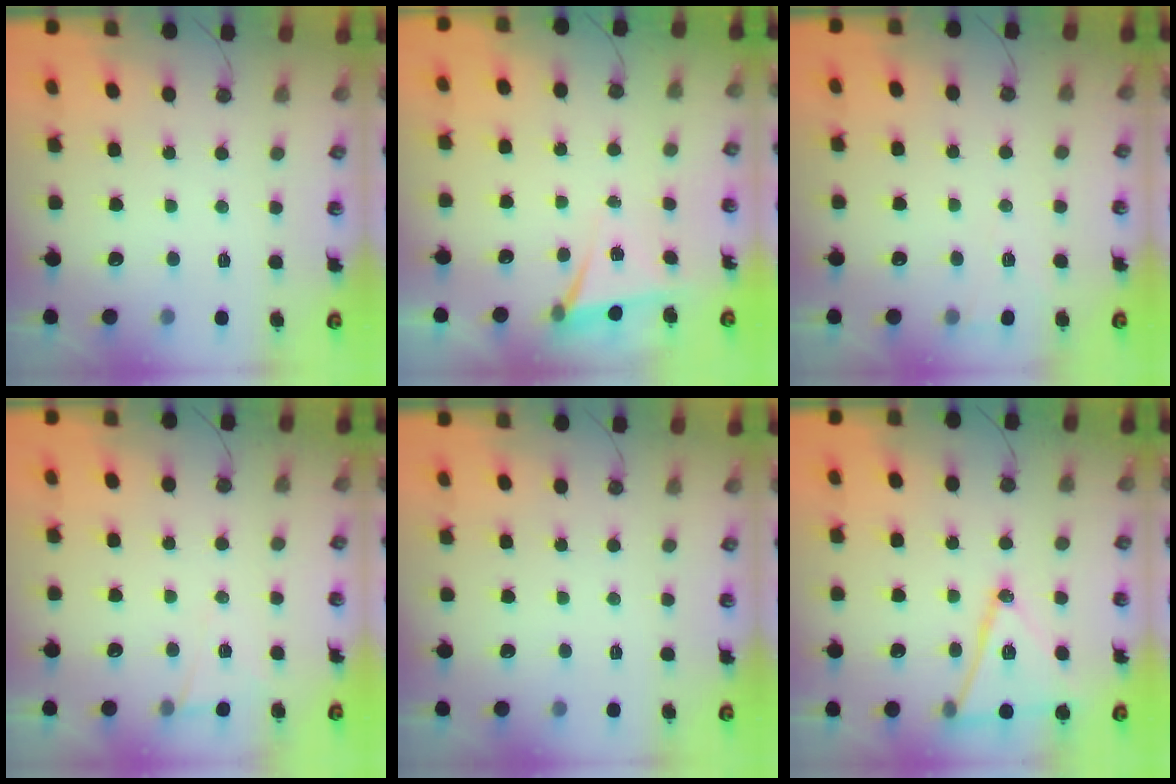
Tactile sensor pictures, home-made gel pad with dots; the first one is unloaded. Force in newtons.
{"total": 4.4, "press": 2.5, "slide": 3.7}
{"total": 2.5, "press": 2.4, "slide": 0.7}
{"total": 5.0, "press": 3.5, "slide": 3.6}
{"total": 0.0}
{"total": 15.9, "press": 15.5, "slide": 3.6}